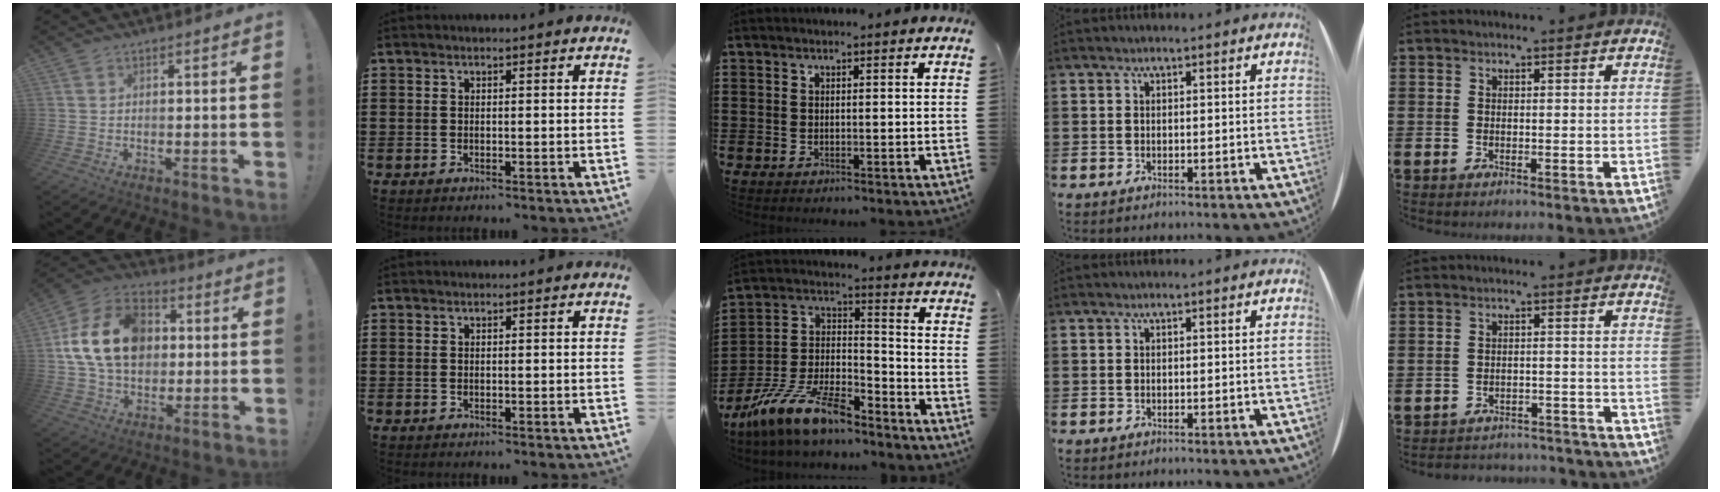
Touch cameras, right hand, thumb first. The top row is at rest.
{"thumb": {"total": 19.7, "force": [2.9, 14.6, 12.9], "torque": [-0.217, 0.007, 0.059]}, "middle": {"total": 12.3, "force": [-10.1, 2.6, 6.5], "torque": [-0.139, 0.021, -0.200]}, "little": {"total": 2.3, "force": [-2.3, 0.2, -0.3], "torque": [-0.003, 0.003, -0.050]}}